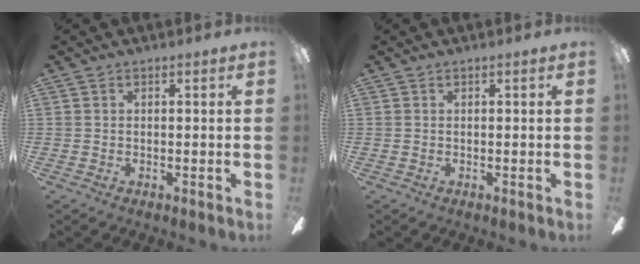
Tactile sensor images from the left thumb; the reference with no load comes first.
{"total": 0.0}